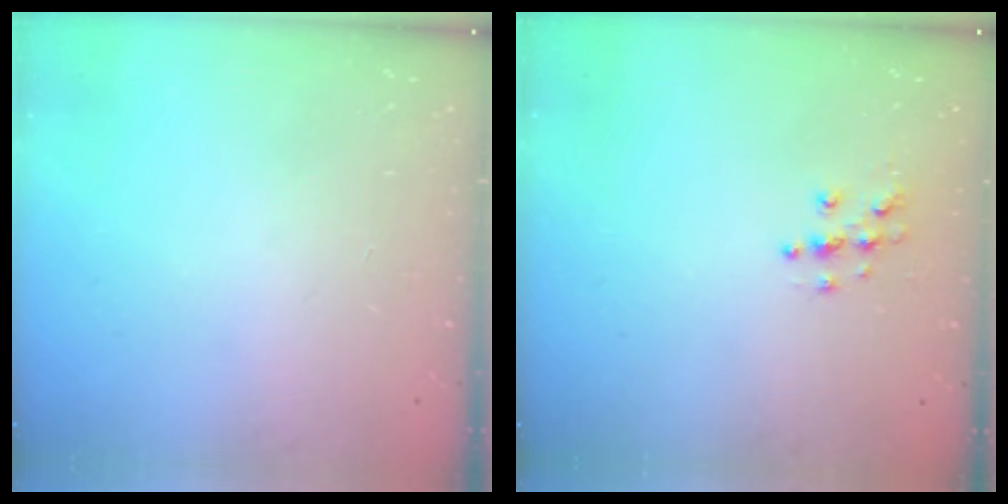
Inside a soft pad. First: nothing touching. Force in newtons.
{"total": 5.6, "press": 5.6, "slide": 0.2}